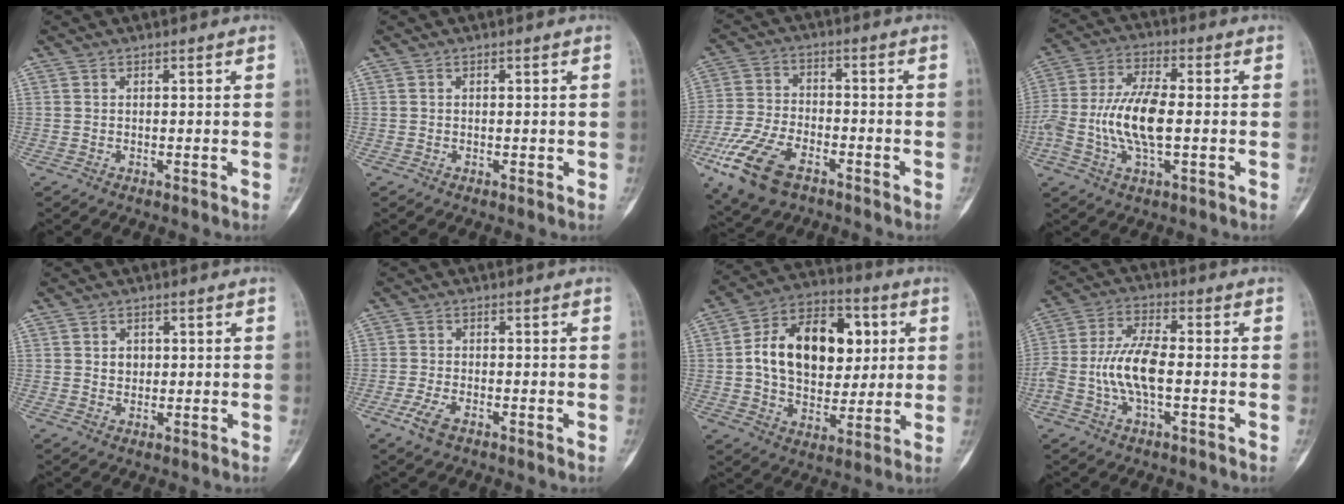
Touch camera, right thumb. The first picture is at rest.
{"total": 0.0}
{"total": 14.3, "force": [-7.5, 7.7, 9.5], "torque": [-0.191, 0.012, -0.142]}
{"total": 13.1, "force": [-1.7, 6.0, 11.5], "torque": [-0.248, 0.021, -0.036]}
{"total": 2.5, "force": [0.4, 2.2, 1.2], "torque": [0.002, 0.002, 0.006]}
{"total": 4.2, "force": [-2.4, 2.1, 2.7], "torque": [-0.060, 0.004, -0.049]}
{"total": 21.0, "force": [3.3, 14.1, 15.1], "torque": [-0.205, 0.017, 0.056]}
{"total": 10.3, "force": [-1.8, 4.7, 9.0], "torque": [-0.193, 0.030, -0.040]}